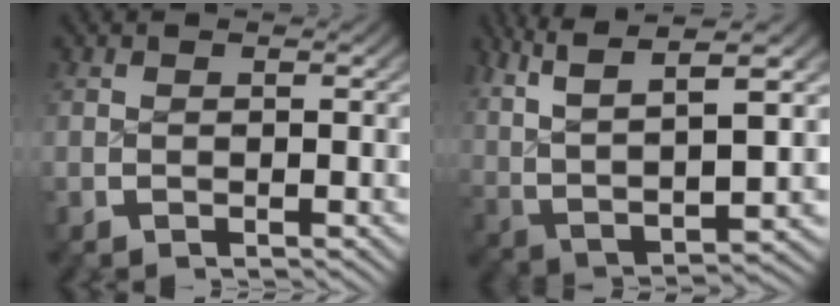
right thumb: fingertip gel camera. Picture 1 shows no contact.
{"total": 12.1, "force": [2.7, 7.5, 9.0], "torque": [-0.192, -0.024, 0.050]}